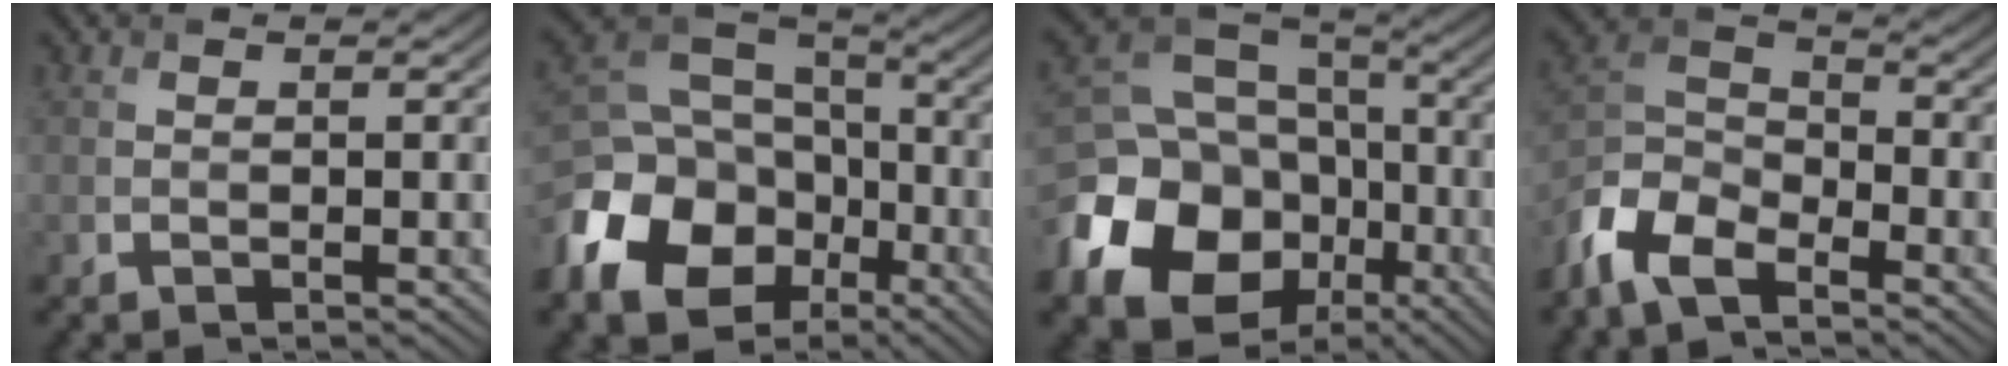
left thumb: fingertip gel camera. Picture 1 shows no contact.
{"total": 15.6, "force": [-6.9, 11.4, 8.1], "torque": [-0.210, -0.043, -0.123]}
{"total": 18.8, "force": [-7.4, 14.9, 8.9], "torque": [-0.218, -0.046, -0.133]}
{"total": 8.4, "force": [-6.0, 3.7, 4.4], "torque": [-0.103, -0.008, -0.141]}